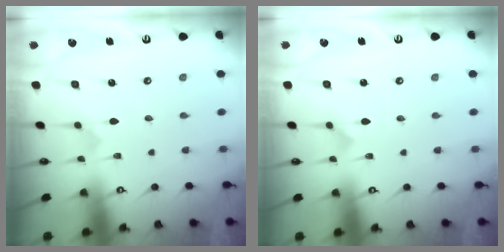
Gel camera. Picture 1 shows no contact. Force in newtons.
{"total": 0.0}